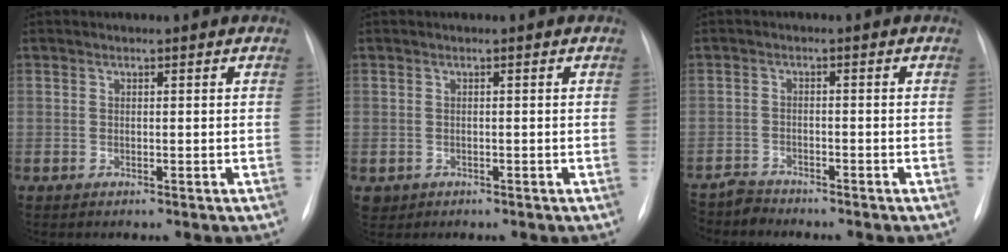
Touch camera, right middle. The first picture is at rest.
{"total": 1.2, "force": [-0.5, 1.1, 0.1], "torque": [-0.003, 0.004, -0.003]}
{"total": 2.3, "force": [-1.6, 1.5, -0.7], "torque": [0.006, 0.007, -0.029]}